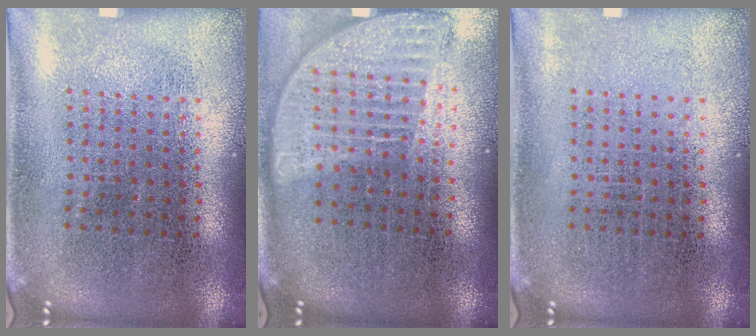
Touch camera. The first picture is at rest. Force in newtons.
{"total": 2.0, "press": 1.6, "slide": 1.2}
{"total": 0.0}